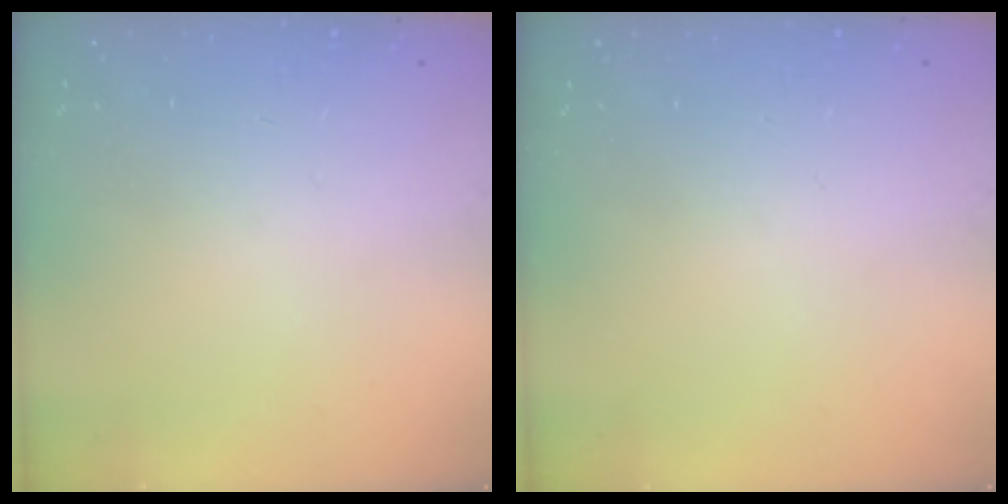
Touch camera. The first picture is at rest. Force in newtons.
{"total": 0.0}